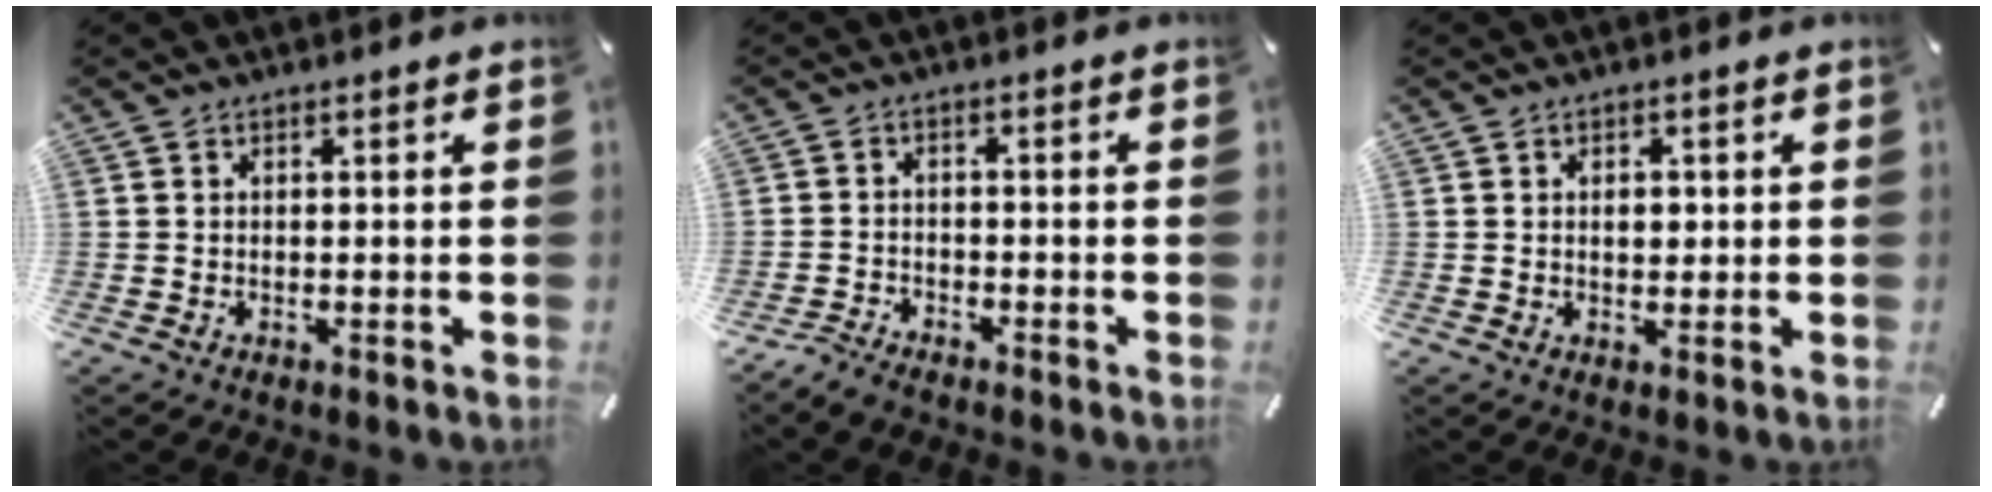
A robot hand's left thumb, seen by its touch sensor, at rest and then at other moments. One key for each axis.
{"total": 3.2, "fx": -2.9, "fy": 1.1, "fz": 0.8, "tx": -0.028, "ty": 0.012, "tz": -0.061}
{"total": 2.5, "fx": 0.2, "fy": 1.9, "fz": 1.6, "tx": -0.017, "ty": -0.001, "tz": -0.001}